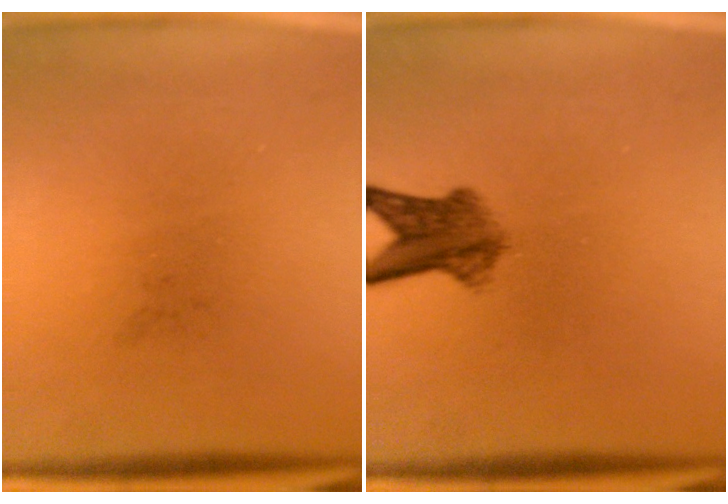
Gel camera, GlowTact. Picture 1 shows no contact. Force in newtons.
{"total": 5.1}